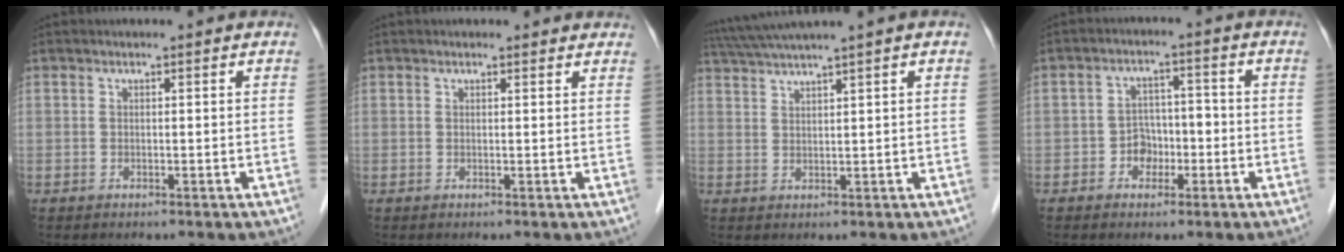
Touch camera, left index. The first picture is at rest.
{"total": 2.0, "force": [1.9, 0.6, 0.3], "torque": [-0.008, 0.007, 0.014]}
{"total": 5.9, "force": [4.6, -1.6, 3.4], "torque": [-0.066, 0.022, 0.088]}
{"total": 4.2, "force": [-1.7, 3.2, 2.0], "torque": [-0.033, 0.017, -0.029]}